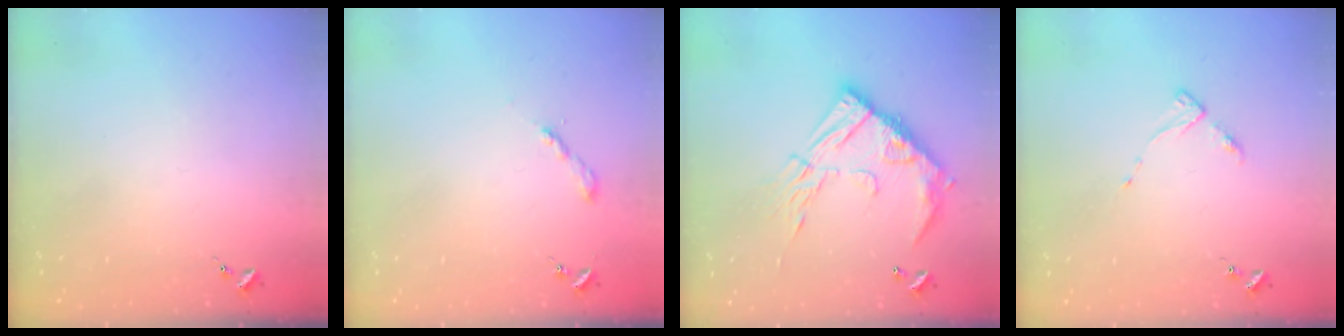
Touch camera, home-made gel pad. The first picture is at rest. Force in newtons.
{"total": 2.0, "press": 2.0, "slide": 0.2}
{"total": 17.2, "press": 17.2, "slide": 1.3}
{"total": 5.0, "press": 4.9, "slide": 0.6}